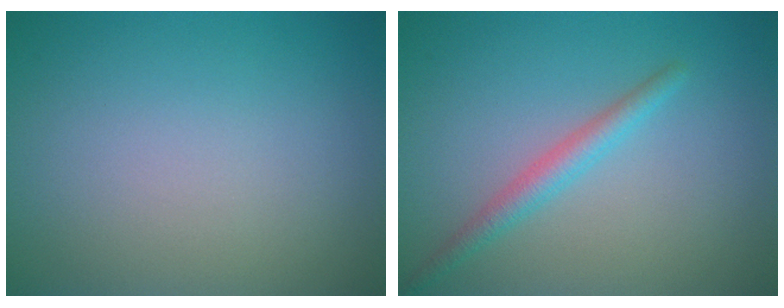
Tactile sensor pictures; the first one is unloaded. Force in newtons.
{"total": 2.1, "press": 2.1, "slide": 0.0}